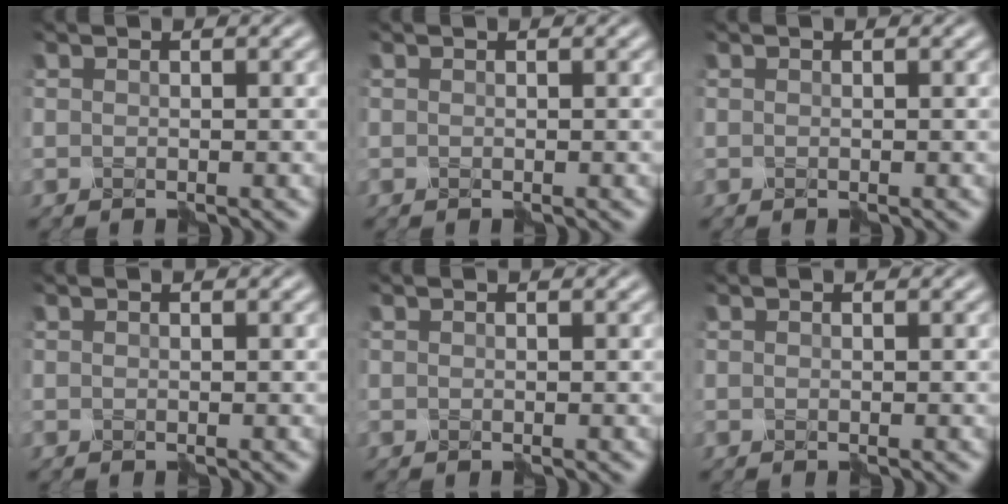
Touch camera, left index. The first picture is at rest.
{"total": 0.0}
{"total": 0.0}
{"total": 0.0}
{"total": 0.0}
{"total": 0.0}